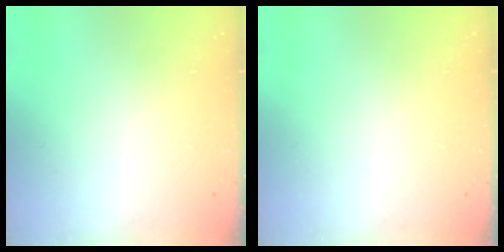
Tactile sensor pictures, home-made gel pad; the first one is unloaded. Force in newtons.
{"total": 0.0}